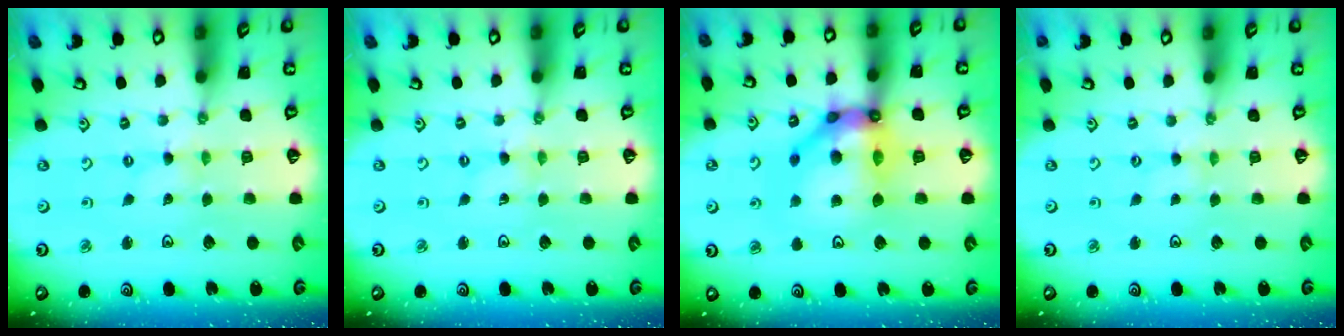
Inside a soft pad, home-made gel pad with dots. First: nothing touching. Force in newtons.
{"total": 0.0}
{"total": 16.3, "press": 16.3, "slide": 1.4}
{"total": 0.0}